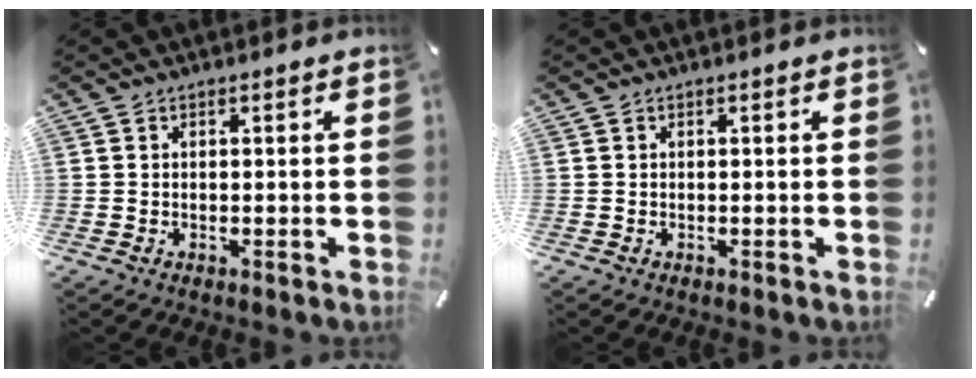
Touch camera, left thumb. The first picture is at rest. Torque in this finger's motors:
{"motor_torque": [-0.15, -0.12, 0.00, 0.00, 0.00]}